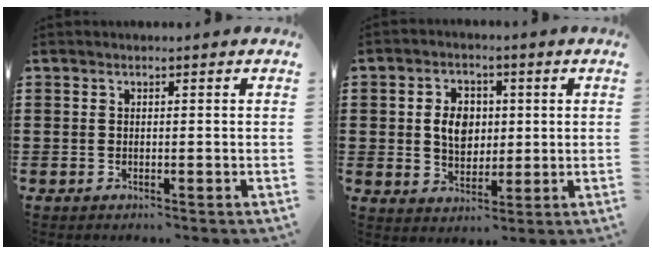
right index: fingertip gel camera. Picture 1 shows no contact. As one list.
[{"total": 5.8, "force": [0.6, 4.3, 3.8], "torque": [-0.077, 0.012, 0.006]}]